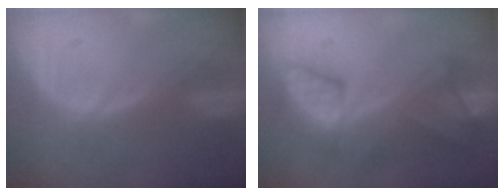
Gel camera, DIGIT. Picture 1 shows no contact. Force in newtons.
{"total": 8.1, "press": 7.9, "slide": 1.8}